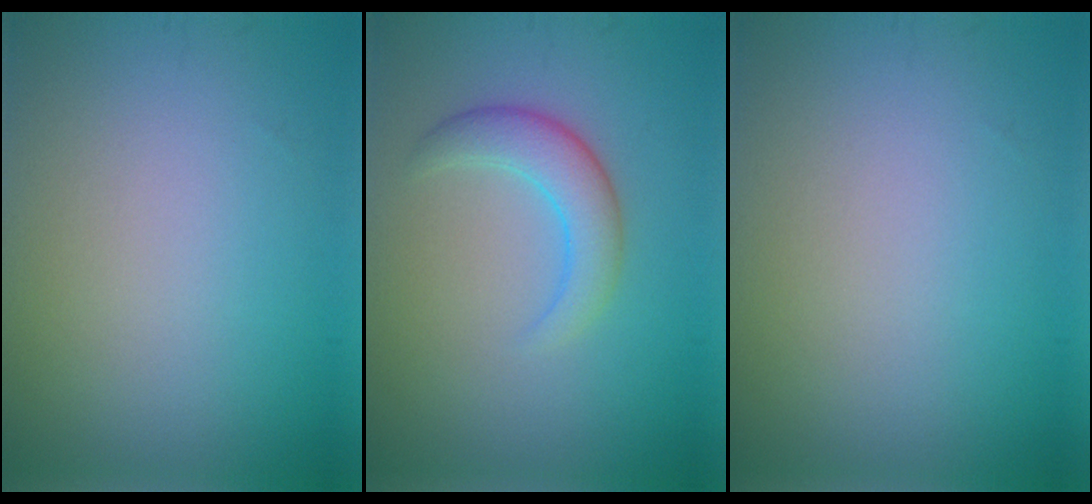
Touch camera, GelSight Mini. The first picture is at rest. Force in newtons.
{"total": 3.3, "press": 3.3, "slide": 0.1}
{"total": 0.0}